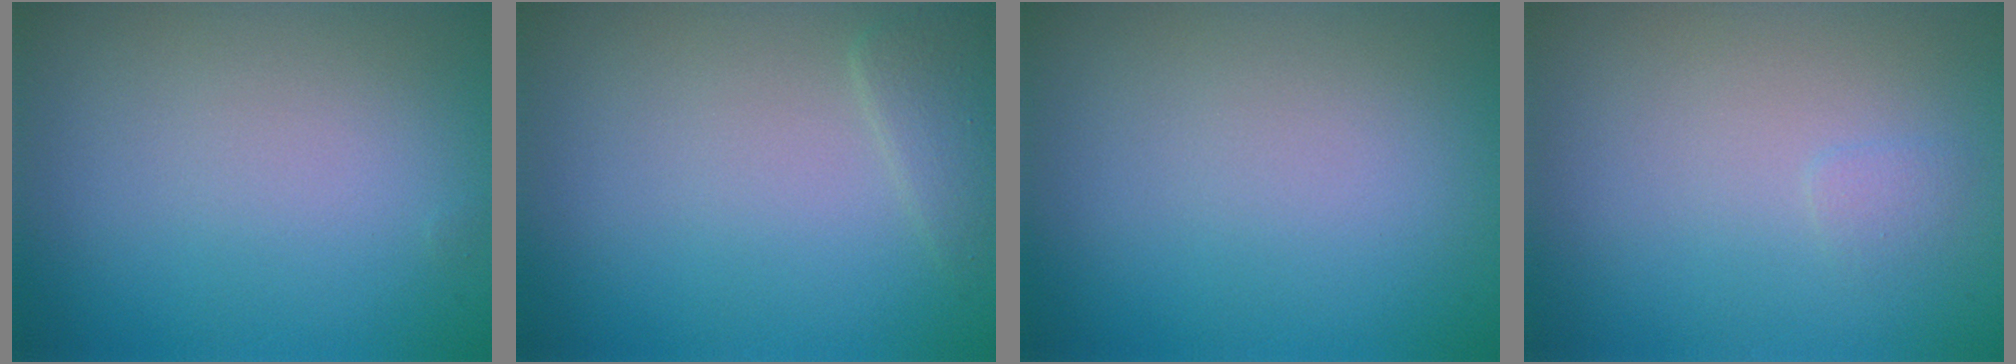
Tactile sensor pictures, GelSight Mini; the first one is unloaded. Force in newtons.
{"total": 1.4, "press": 1.3, "slide": 0.1}
{"total": 0.0}
{"total": 0.6, "press": 0.6, "slide": 0.1}